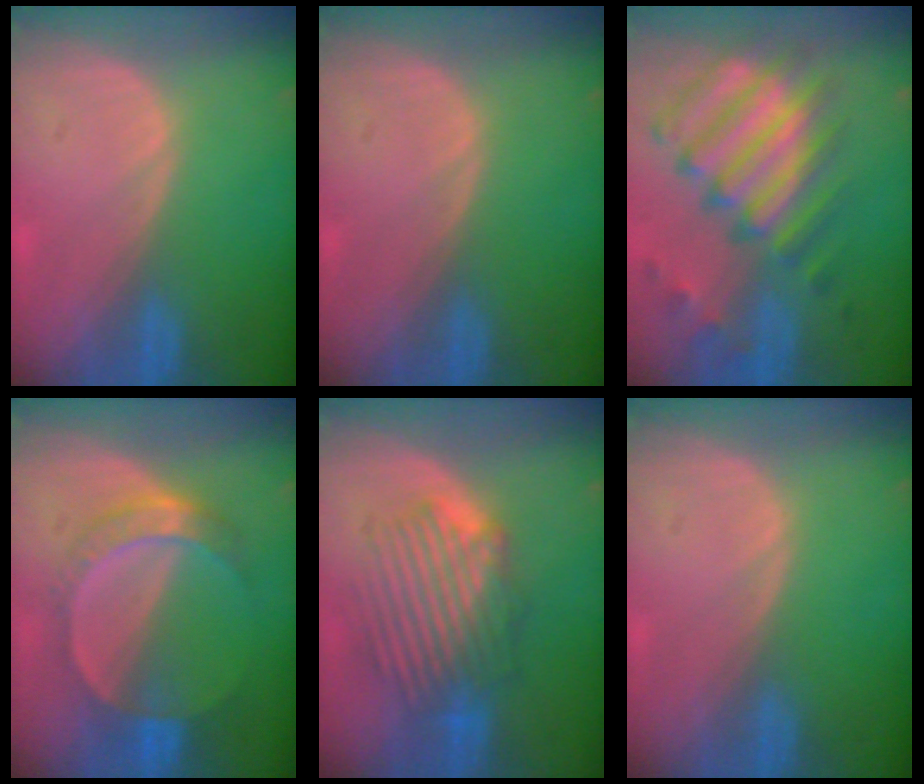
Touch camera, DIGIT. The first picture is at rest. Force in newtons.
{"total": 0.0}
{"total": 12.0, "press": 10.4, "slide": 6.0}
{"total": 7.3, "press": 6.4, "slide": 3.6}
{"total": 8.8, "press": 8.4, "slide": 2.7}
{"total": 0.0}